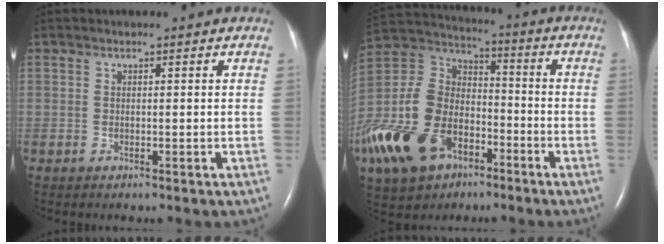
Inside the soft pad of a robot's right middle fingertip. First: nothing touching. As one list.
[{"total": 20.8, "force": [-10.6, 12.9, 12.4], "torque": [-0.314, -0.006, -0.193]}]